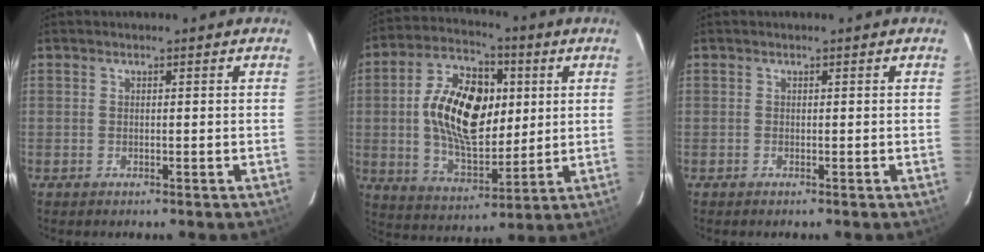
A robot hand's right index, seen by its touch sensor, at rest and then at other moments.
{"total": 18.2, "force": [2.5, 10.8, 14.4], "torque": [-0.265, 0.024, 0.051]}
{"total": 0.0}